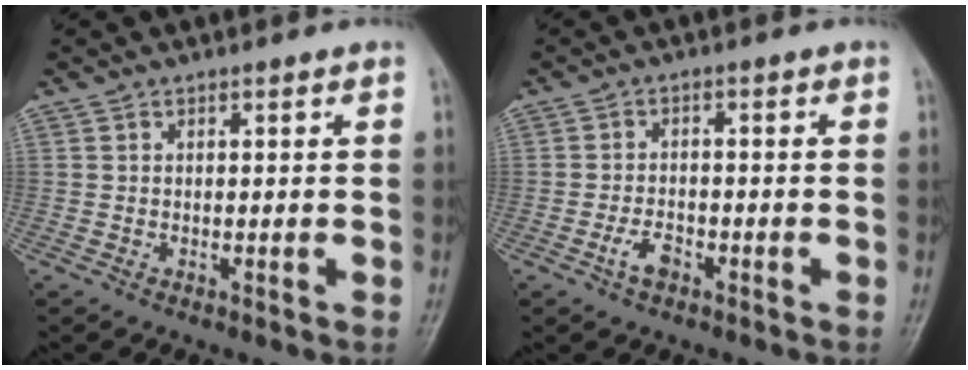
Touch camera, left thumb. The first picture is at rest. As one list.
[{"total": 3.3, "force": [-1.8, 1.8, 2.1], "torque": [-0.041, 0.013, -0.034]}]